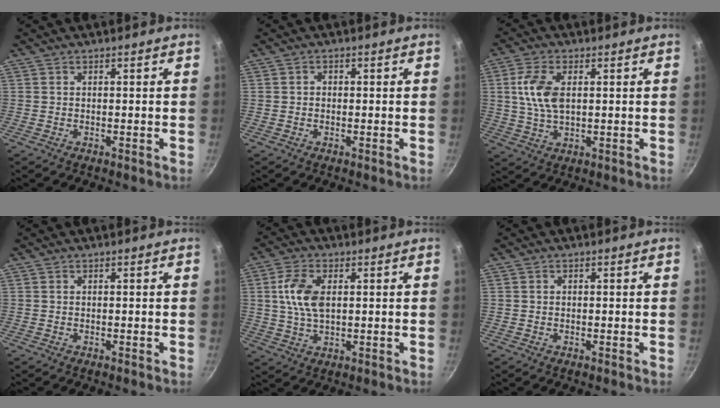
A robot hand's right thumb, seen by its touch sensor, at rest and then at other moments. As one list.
[{"total": 1.0, "force": [-0.1, 0.9, 0.4], "torque": [-0.004, 0.004, -0.002]}, {"total": 8.3, "force": [1.5, 4.5, 6.8], "torque": [-0.132, 0.004, 0.029]}, {"total": 0.0}, {"total": 8.3, "force": [1.6, 4.6, 6.8], "torque": [-0.127, 0.005, 0.028]}, {"total": 0.5, "force": [0.0, 0.5, 0.2], "torque": [-0.001, 0.004, 0.002]}]